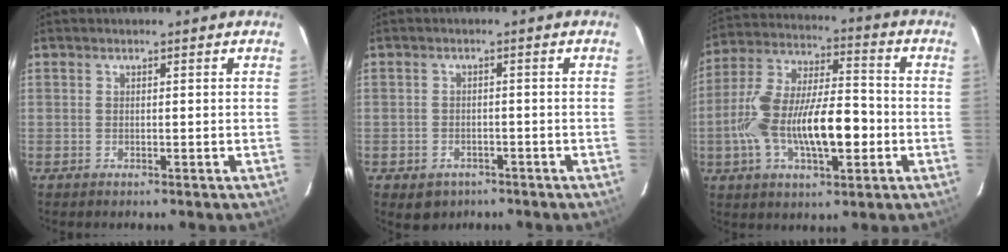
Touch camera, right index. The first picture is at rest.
{"total": 4.5, "force": [-2.6, 3.5, 1.3], "torque": [-0.035, 0.003, -0.029]}
{"total": 18.2, "force": [-4.3, 6.9, 16.3], "torque": [-0.309, 0.002, -0.074]}